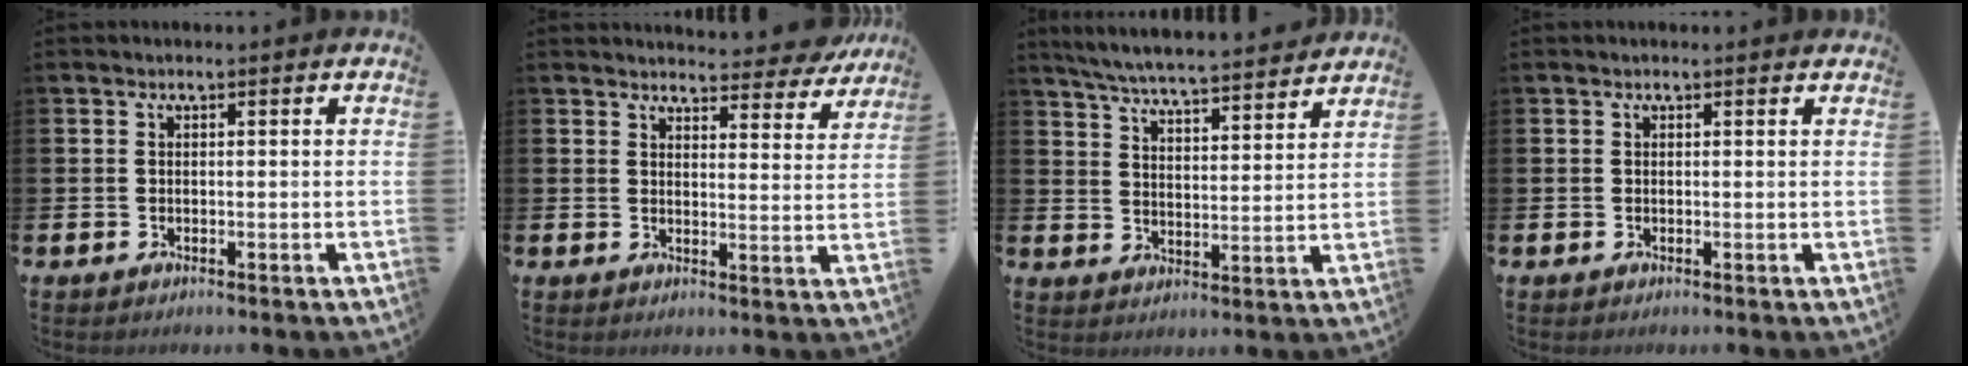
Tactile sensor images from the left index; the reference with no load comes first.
{"total": 4.4, "force": [4.3, 0.7, 0.4], "torque": [-0.010, -0.031, 0.074]}
{"total": 6.4, "force": [6.3, 0.2, 1.5], "torque": [-0.054, -0.045, 0.110]}
{"total": 0.0}